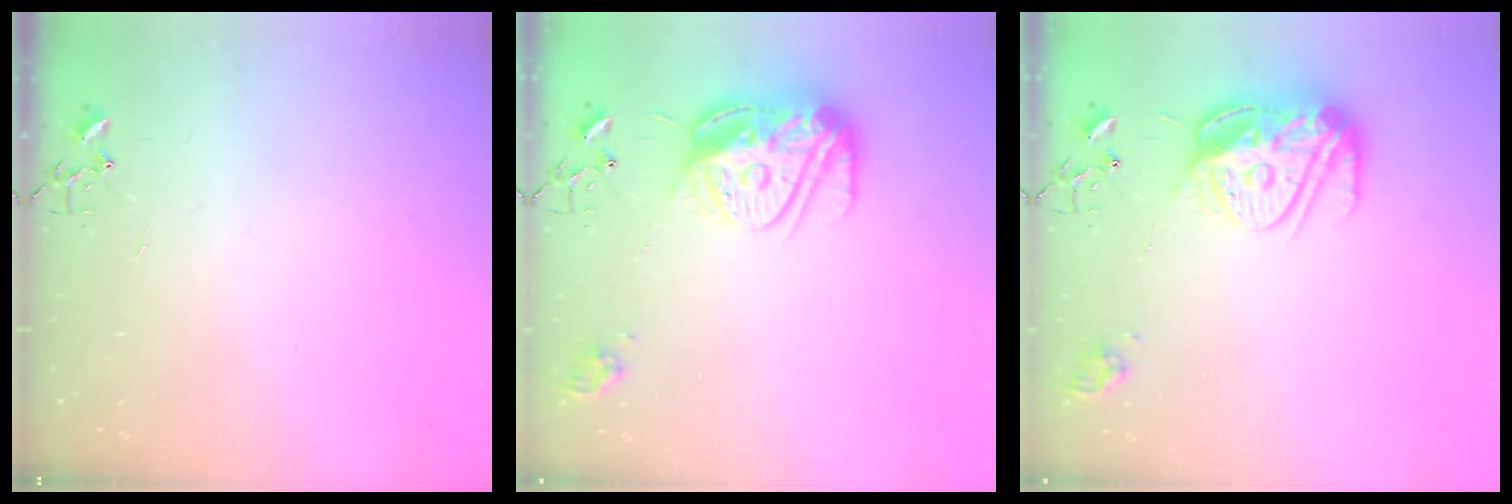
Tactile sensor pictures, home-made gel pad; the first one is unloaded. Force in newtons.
{"total": 19.1, "press": 19.1, "slide": 1.5}
{"total": 19.1, "press": 19.1, "slide": 1.5}